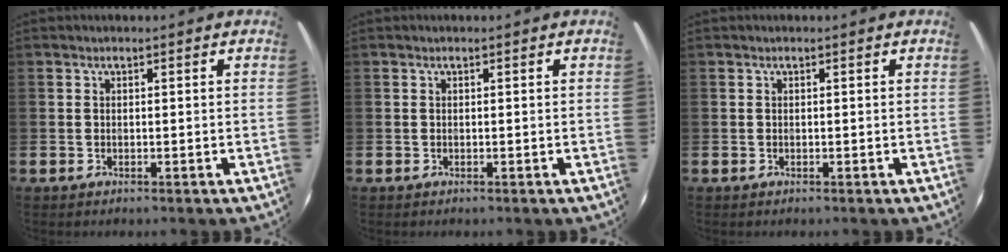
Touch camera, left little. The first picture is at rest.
{"total": 0.0}
{"total": 0.0}